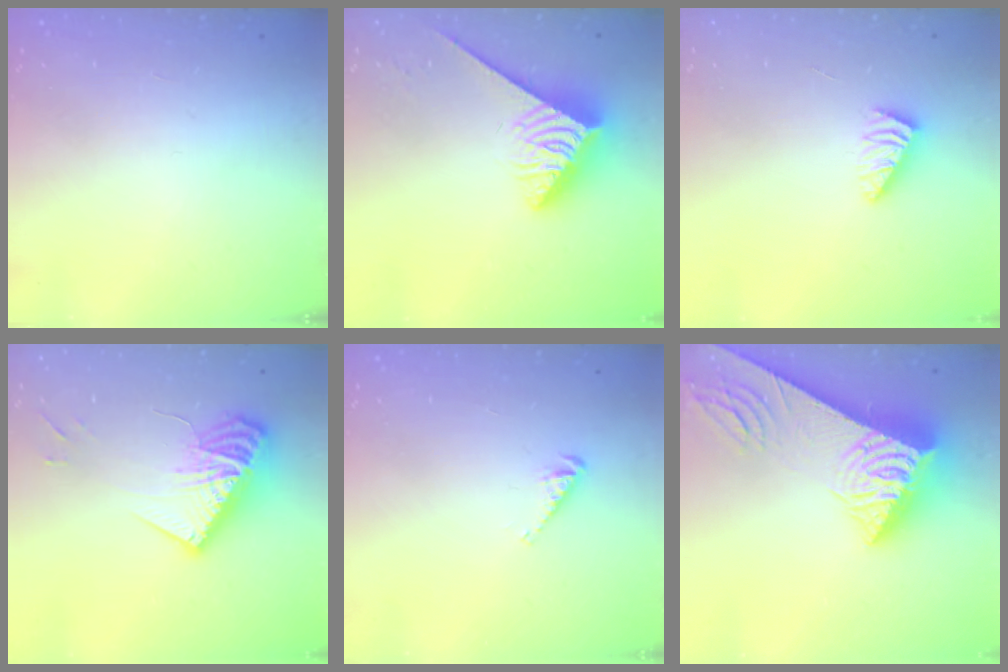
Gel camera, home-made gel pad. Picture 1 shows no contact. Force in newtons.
{"total": 3.8, "press": 3.7, "slide": 0.7}
{"total": 2.2, "press": 2.2, "slide": 0.4}
{"total": 16.1, "press": 16.1, "slide": 0.7}
{"total": 2.9, "press": 2.9, "slide": 0.3}
{"total": 13.5, "press": 13.5, "slide": 1.6}